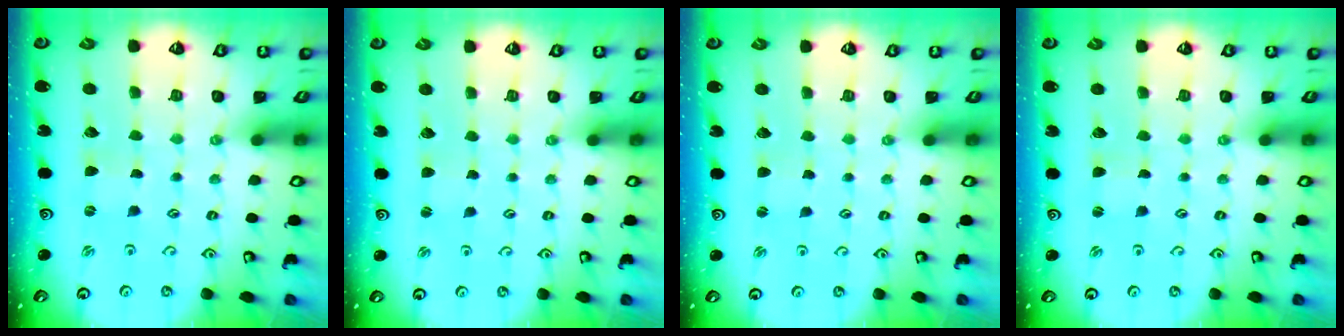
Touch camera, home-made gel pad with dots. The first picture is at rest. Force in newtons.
{"total": 1.4, "press": 1.4, "slide": 0.3}
{"total": 1.5, "press": 1.5, "slide": 0.3}
{"total": 0.5, "press": 0.4, "slide": 0.3}